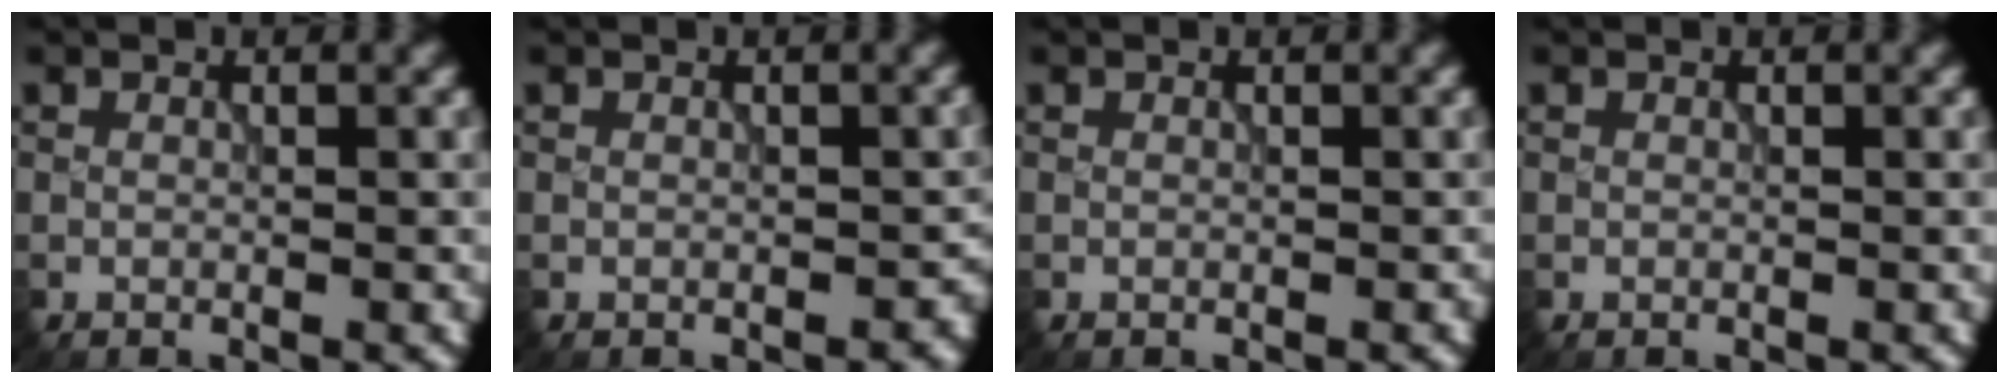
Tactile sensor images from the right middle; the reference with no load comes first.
{"total": 1.5, "force": [-0.4, 1.0, 1.0], "torque": [-0.013, -0.007, -0.003]}
{"total": 0.0}
{"total": 0.0}